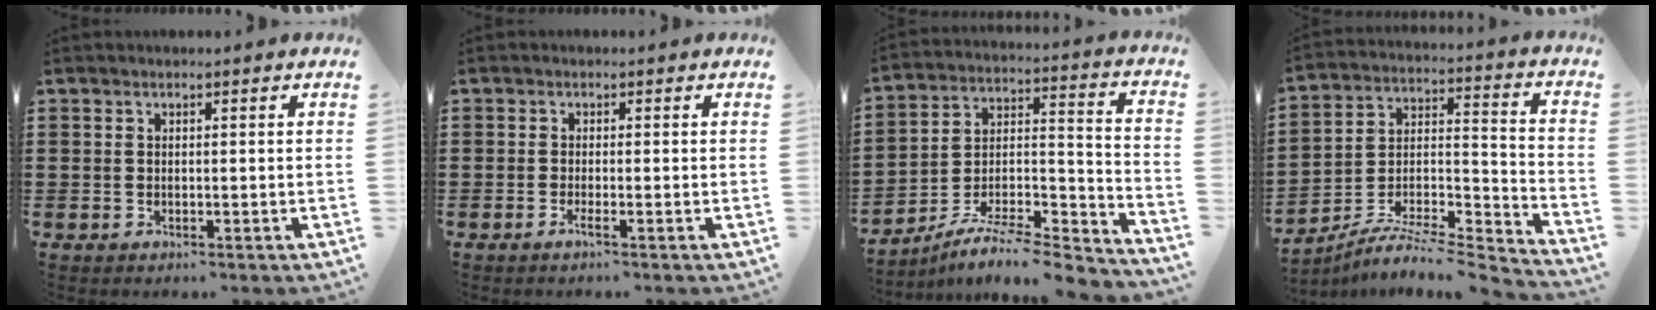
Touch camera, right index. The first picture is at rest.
{"total": 1.3, "force": [-0.8, -0.1, 1.1], "torque": [-0.018, -0.005, -0.014]}
{"total": 7.0, "force": [-6.3, 1.2, 2.9], "torque": [-0.045, 0.003, -0.124]}
{"total": 6.0, "force": [-5.6, 0.8, 1.9], "torque": [-0.032, -0.003, -0.114]}